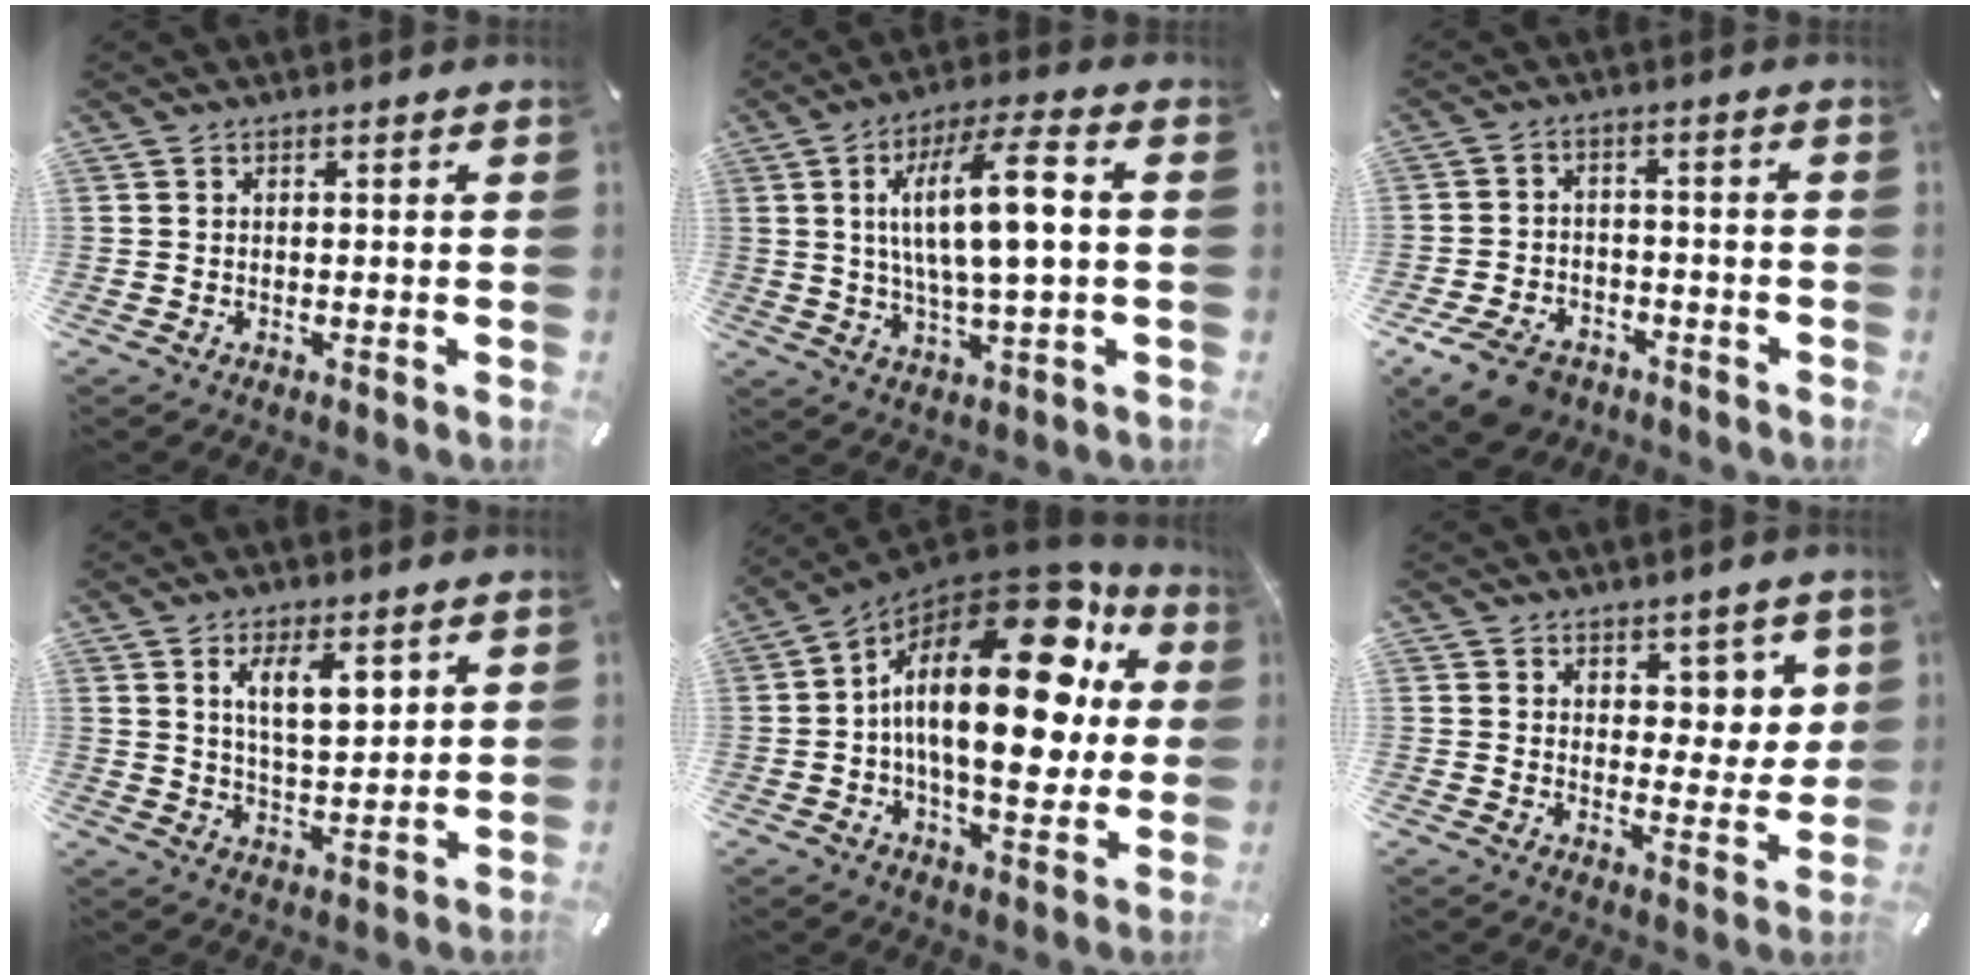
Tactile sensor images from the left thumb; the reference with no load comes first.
{"total": 14.9, "force": [2.3, 4.1, 14.2], "torque": [-0.267, 0.003, 0.032]}
{"total": 8.7, "force": [-5.7, 5.4, 3.8], "torque": [-0.073, 0.033, -0.102]}
{"total": 8.4, "force": [4.4, 3.4, 6.3], "torque": [-0.104, -0.016, 0.072]}
{"total": 26.3, "force": [5.9, 11.9, 22.7], "torque": [-0.382, -0.053, 0.091]}
{"total": 6.2, "force": [4.2, 4.4, 1.3], "torque": [0.001, -0.034, 0.072]}